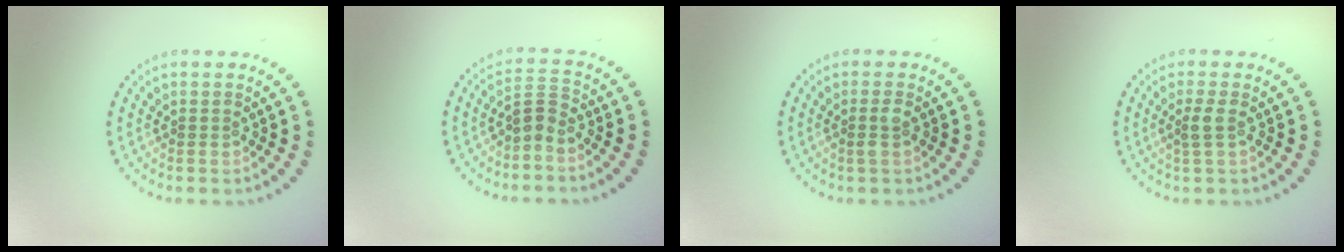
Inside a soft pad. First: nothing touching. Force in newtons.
{"total": 2.0, "press": 1.4, "slide": 1.5}
{"total": 1.1, "press": 1.0, "slide": 0.4}
{"total": 1.5, "press": 1.2, "slide": 0.8}